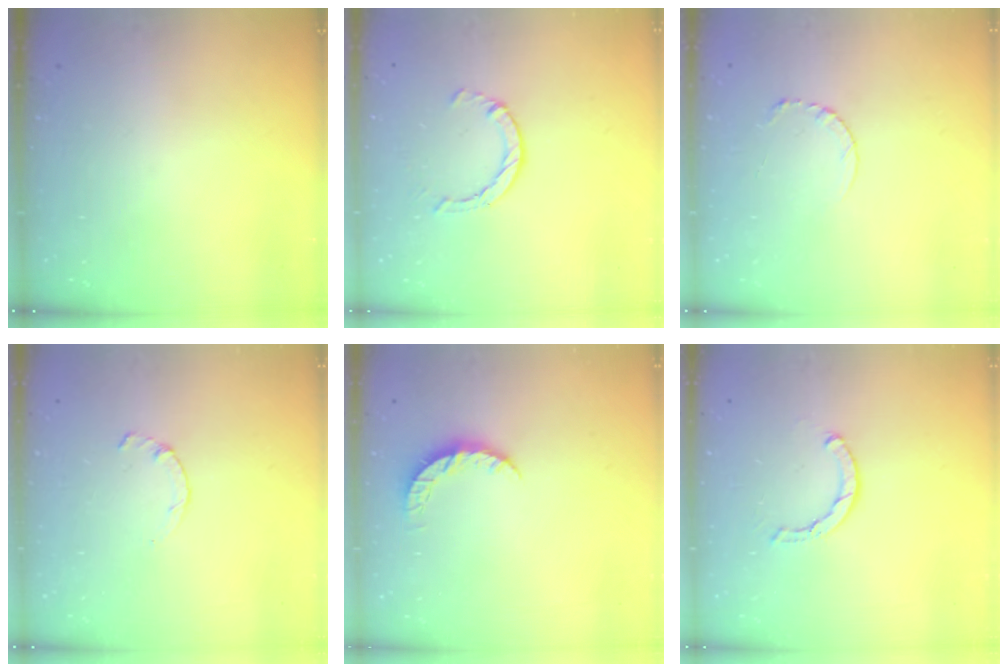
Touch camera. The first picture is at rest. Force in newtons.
{"total": 2.9, "press": 2.8, "slide": 0.4}
{"total": 3.8, "press": 3.8, "slide": 0.3}
{"total": 0.9, "press": 0.8, "slide": 0.3}
{"total": 5.2, "press": 5.1, "slide": 0.4}
{"total": 1.6, "press": 1.6, "slide": 0.1}